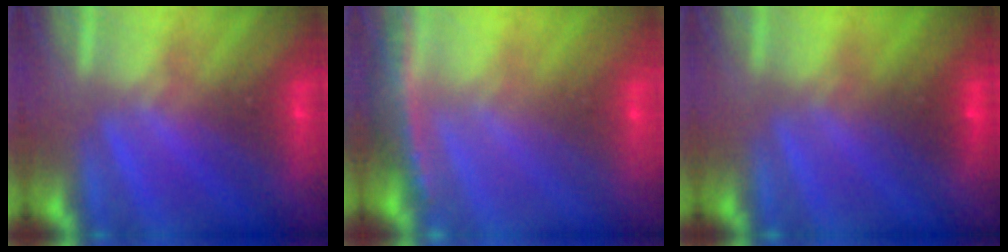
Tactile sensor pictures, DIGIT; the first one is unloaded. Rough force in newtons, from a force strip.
{"total": 8.5}
{"total": 2.4}